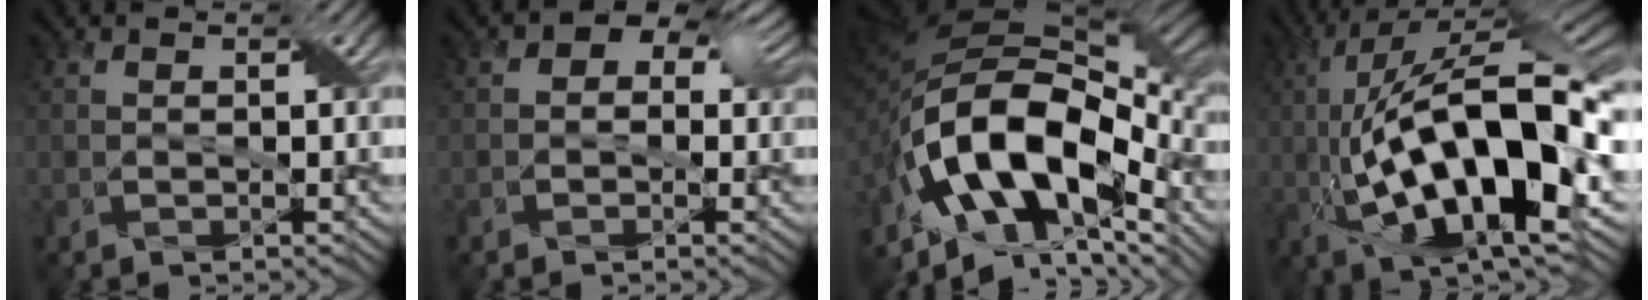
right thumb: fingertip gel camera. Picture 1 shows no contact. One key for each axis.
{"total": 5.6, "fx": 1.5, "fy": 4.1, "fz": 3.4, "tx": -0.039, "ty": 0.028, "tz": -0.013}
{"total": 17.6, "fx": -5.9, "fy": 9.6, "fz": 13.5, "tx": -0.282, "ty": -0.001, "tz": -0.118}
{"total": 18.8, "fx": -2.1, "fy": 6.4, "fz": 17.6, "tx": -0.333, "ty": 0.033, "tz": -0.042}